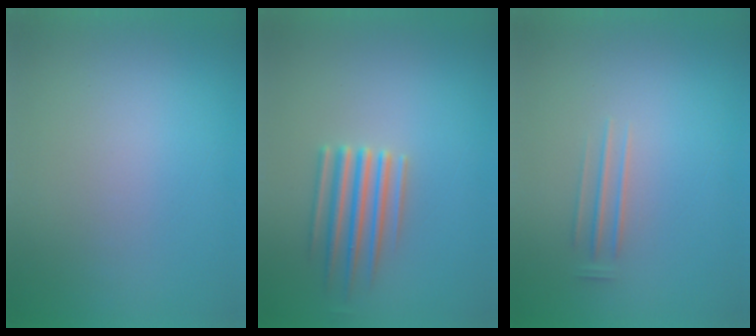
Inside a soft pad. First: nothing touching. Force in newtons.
{"total": 3.4}
{"total": 1.5}